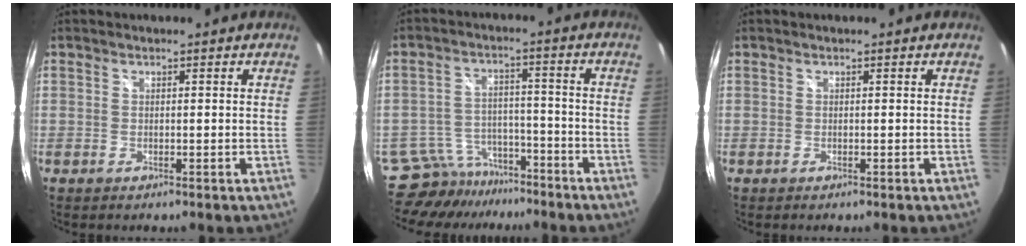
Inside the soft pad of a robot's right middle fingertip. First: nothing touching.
{"total": 10.9, "force": [-9.7, 4.8, 1.4], "torque": [-0.051, 0.019, -0.146]}
{"total": 0.0}